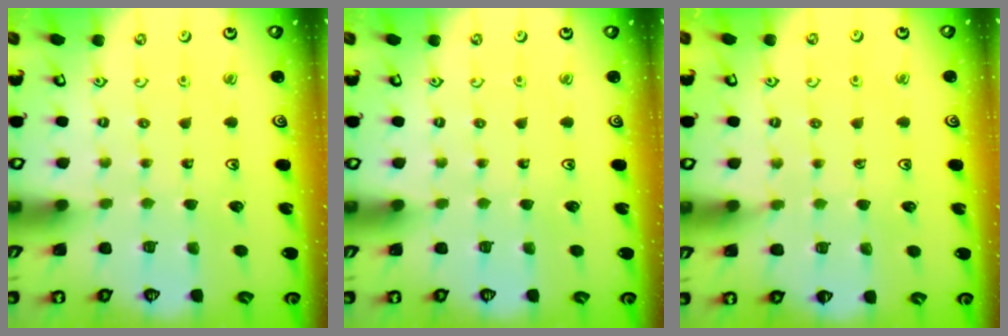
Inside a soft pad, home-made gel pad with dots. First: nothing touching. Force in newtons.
{"total": 0.0}
{"total": 3.3, "press": 3.3, "slide": 0.5}